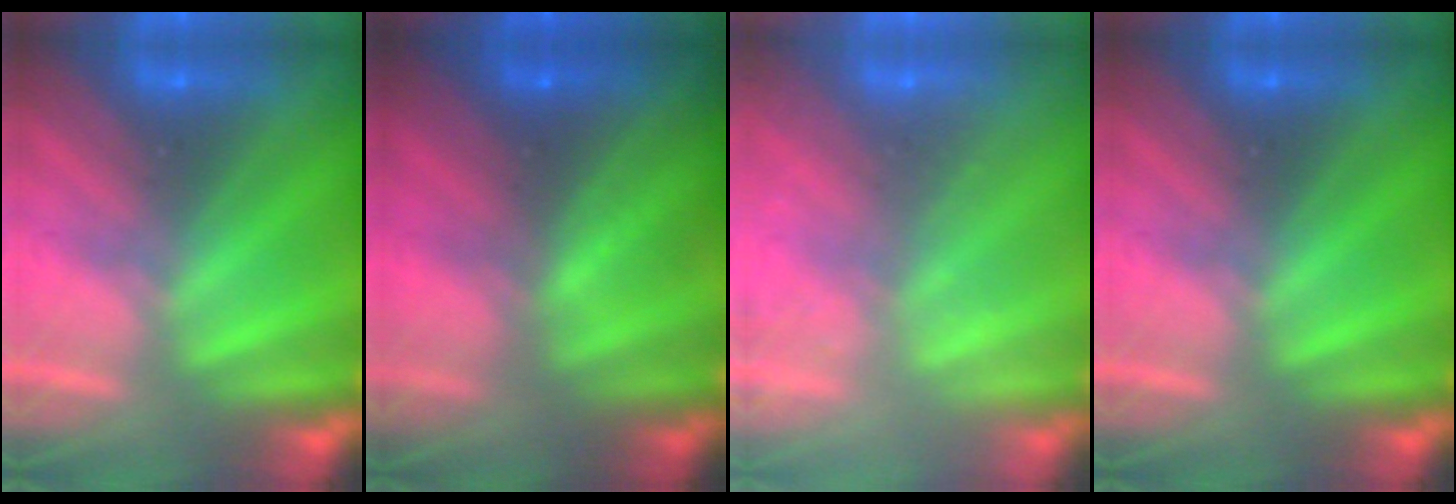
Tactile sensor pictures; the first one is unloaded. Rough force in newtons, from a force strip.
{"total": 9.3}
{"total": 8.9}
{"total": 0.0}